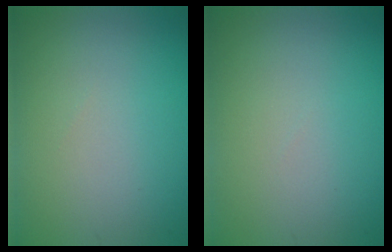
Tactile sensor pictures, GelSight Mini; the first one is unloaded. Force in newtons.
{"total": 0.0}